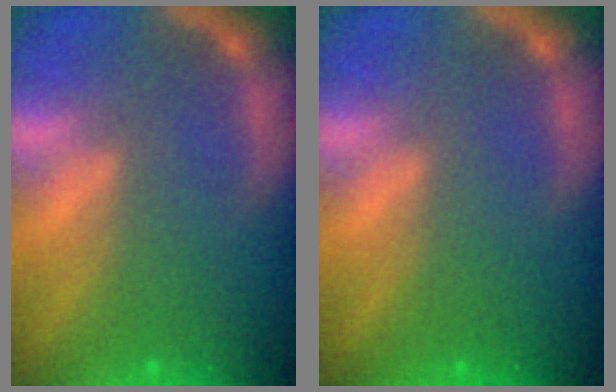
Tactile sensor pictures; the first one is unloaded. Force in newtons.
{"total": 0.0}